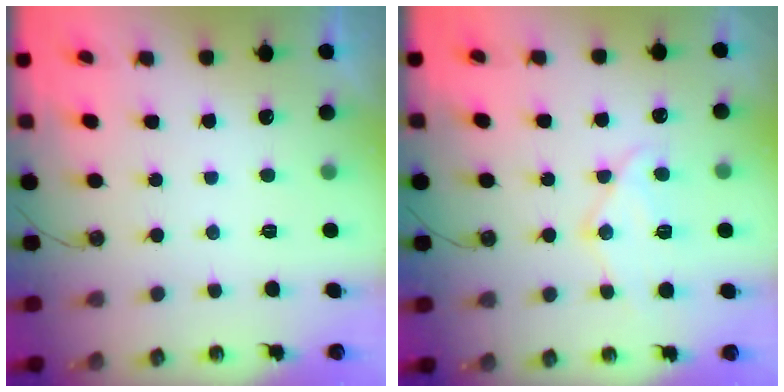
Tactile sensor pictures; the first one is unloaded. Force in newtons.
{"total": 13.9, "press": 13.8, "slide": 1.4}